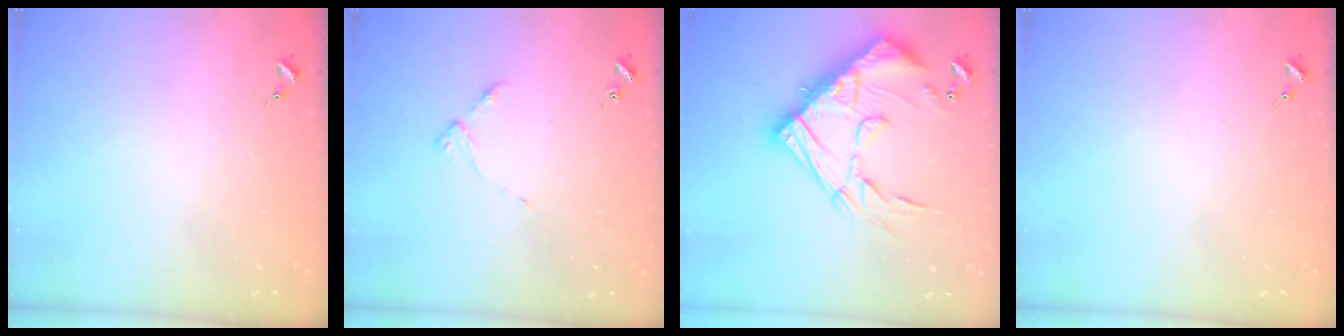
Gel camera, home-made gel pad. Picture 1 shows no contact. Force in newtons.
{"total": 3.3, "press": 3.3, "slide": 0.4}
{"total": 24.5, "press": 24.4, "slide": 2.2}
{"total": 0.0}